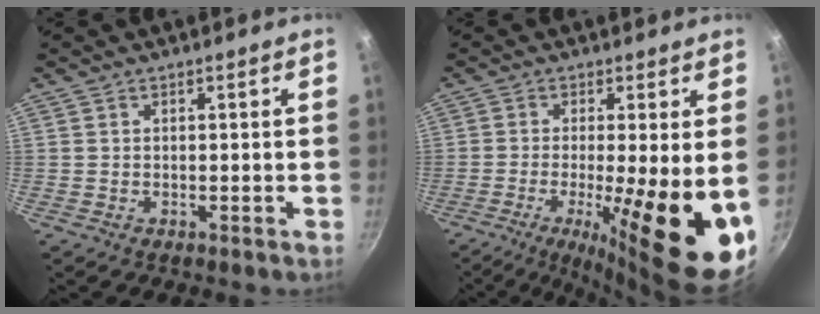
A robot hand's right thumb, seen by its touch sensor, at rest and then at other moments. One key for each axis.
{"total": 16.5, "fx": -3.7, "fy": 3.2, "fz": 15.8, "tx": -0.237, "ty": -0.015, "tz": -0.051}